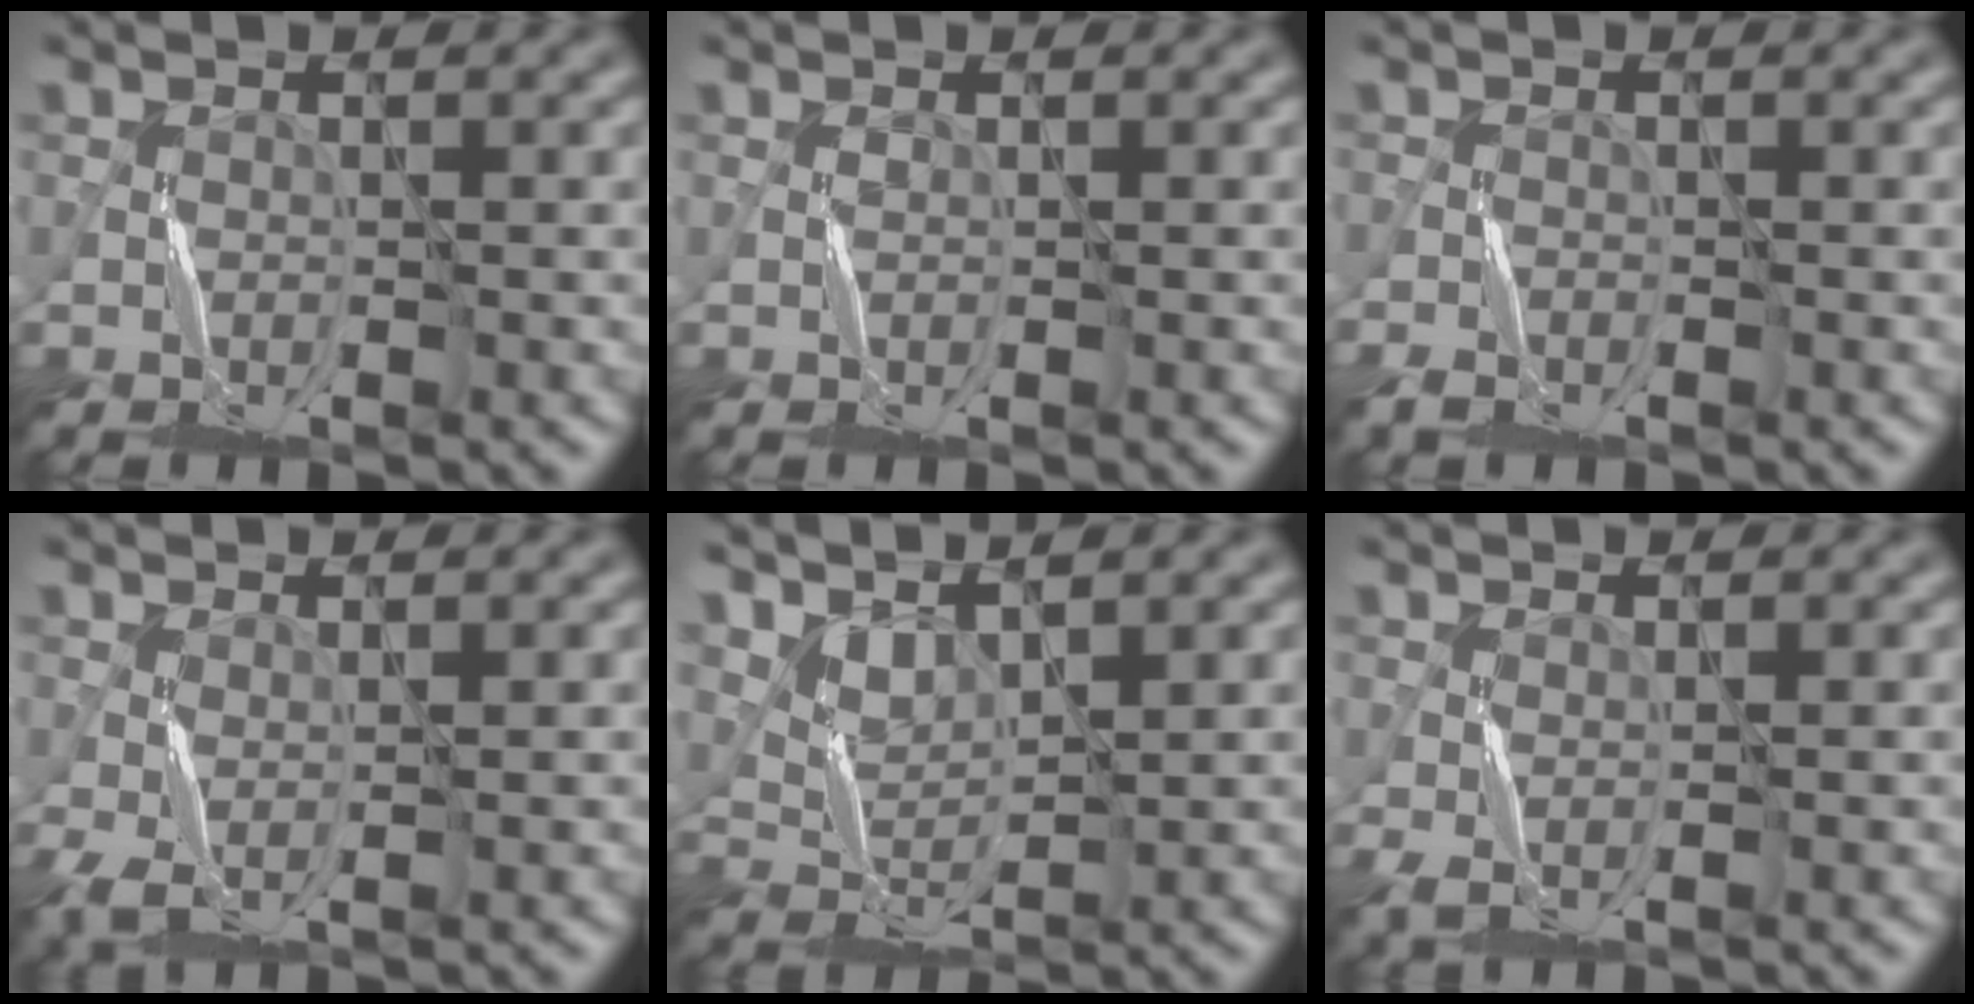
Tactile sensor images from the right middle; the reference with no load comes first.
{"total": 0.0}
{"total": 2.1, "force": [-1.6, 1.0, 1.0], "torque": [-0.024, -0.002, -0.033]}
{"total": 1.9, "force": [-0.2, 0.8, 1.7], "torque": [-0.054, -0.004, -0.003]}
{"total": 3.4, "force": [2.6, 1.2, 1.8], "torque": [-0.051, -0.006, 0.061]}
{"total": 1.3, "force": [-0.1, 0.6, 1.1], "torque": [-0.037, -0.004, 0.000]}